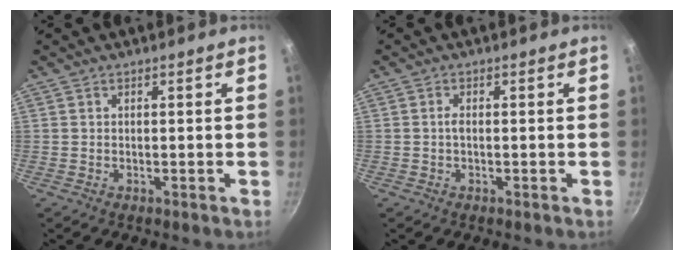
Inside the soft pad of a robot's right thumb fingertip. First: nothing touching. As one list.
[{"total": 1.0, "force": [-0.2, 0.4, 0.9], "torque": [-0.020, 0.004, -0.005]}]